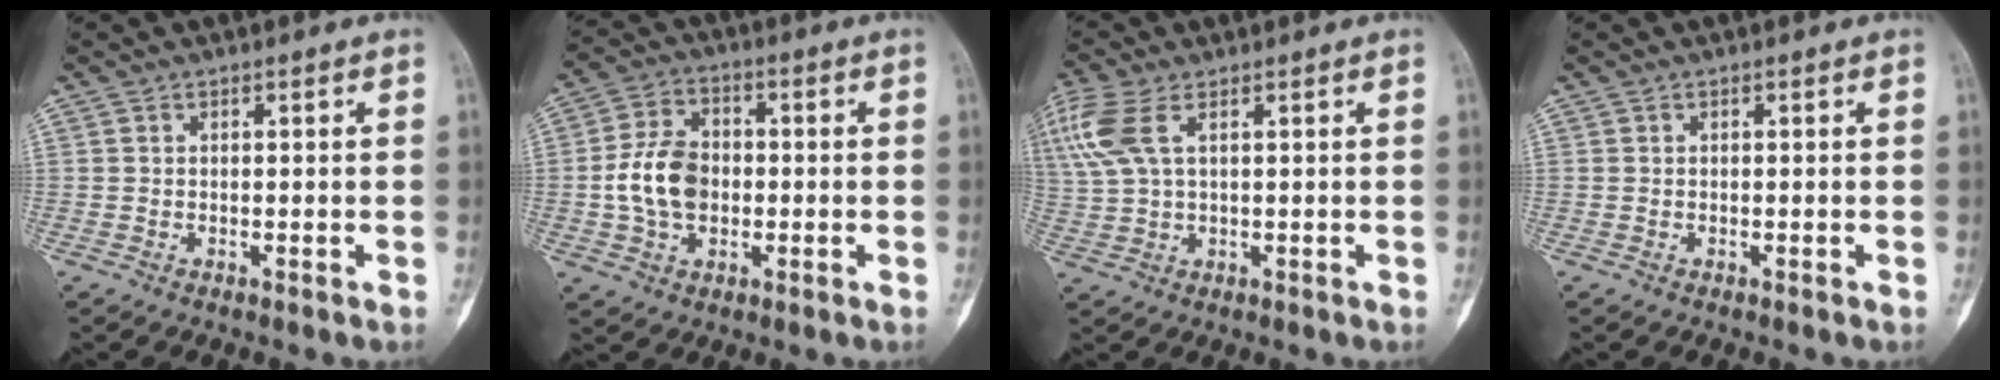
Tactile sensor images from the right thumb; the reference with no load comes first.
{"total": 10.3, "force": [-0.9, 7.4, 7.2], "torque": [-0.118, 0.017, -0.022]}
{"total": 9.1, "force": [3.6, 4.2, 7.2], "torque": [-0.198, 0.016, 0.081]}
{"total": 0.0}